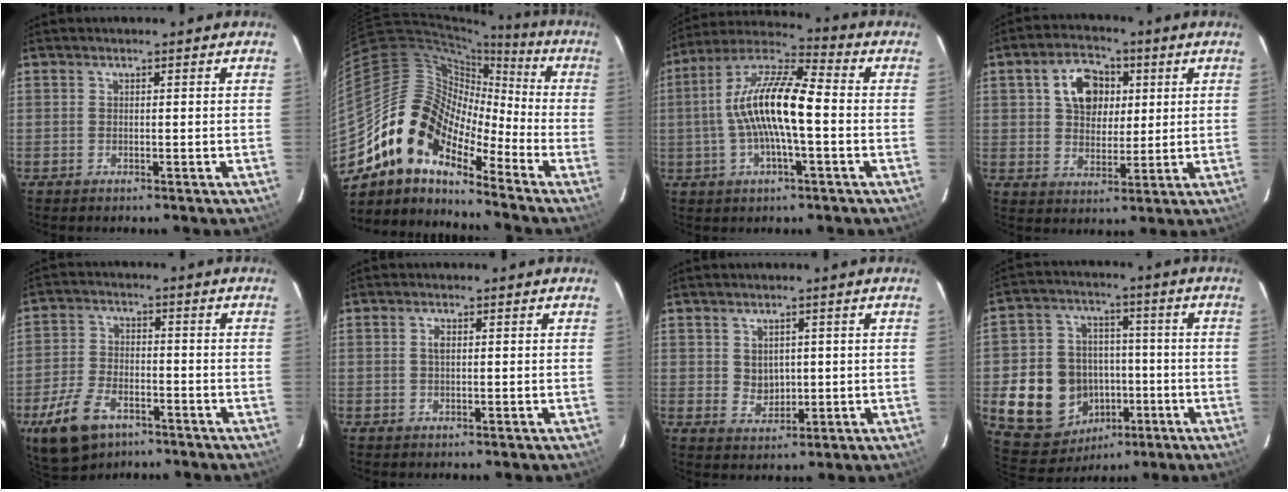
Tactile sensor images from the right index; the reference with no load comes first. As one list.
[{"total": 15.2, "force": [-10.2, 7.5, 8.4], "torque": [-0.141, 0.011, -0.212]}, {"total": 14.6, "force": [-1.0, 3.7, 14.1], "torque": [-0.269, 0.016, -0.029]}, {"total": 9.5, "force": [2.9, 6.9, 6.0], "torque": [-0.114, 0.027, 0.054]}, {"total": 11.3, "force": [-6.8, 6.3, 6.4], "torque": [-0.158, -0.008, -0.125]}, {"total": 1.2, "force": [0.2, 0.6, 1.0], "torque": [-0.019, 0.003, 0.002]}, {"total": 3.6, "force": [0.9, 3.1, 1.7], "torque": [-0.026, 0.001, 0.026]}, {"total": 16.2, "force": [-3.9, 13.9, 7.3], "torque": [-0.182, 0.024, -0.043]}]